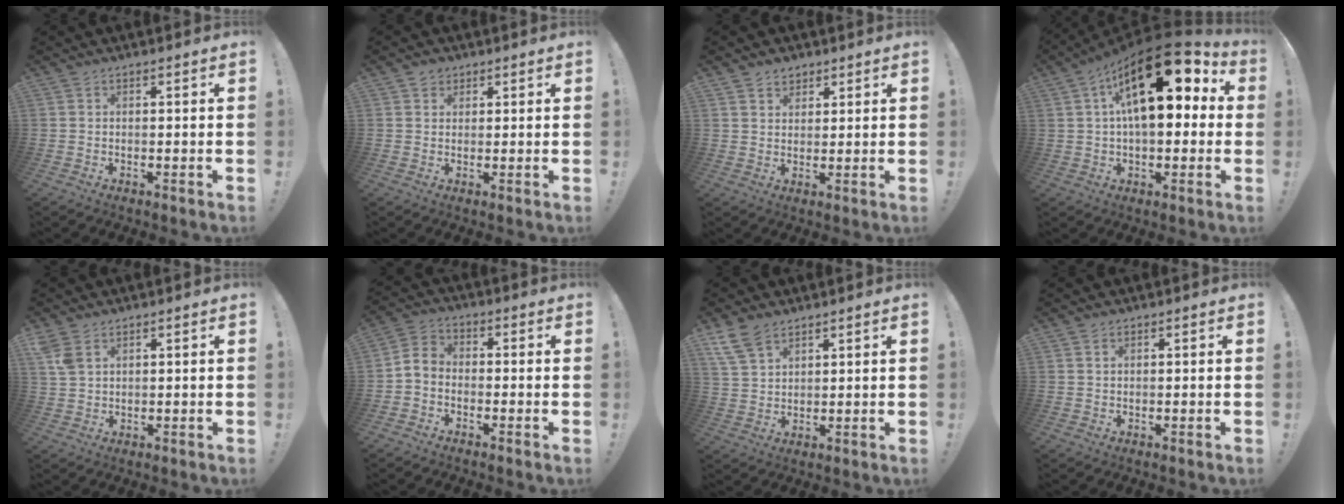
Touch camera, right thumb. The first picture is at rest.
{"total": 2.4, "force": [1.4, 1.9, 0.3], "torque": [-0.002, -0.003, 0.025]}
{"total": 3.9, "force": [2.6, 2.8, 0.7], "torque": [0.001, -0.017, 0.045]}
{"total": 23.0, "force": [7.5, 10.4, 19.1], "torque": [-0.295, -0.033, 0.127]}
{"total": 4.6, "force": [2.6, 2.5, 2.8], "torque": [-0.047, -0.009, 0.050]}
{"total": 4.9, "force": [-2.7, 3.2, 2.5], "torque": [-0.059, 0.019, -0.048]}
{"total": 8.4, "force": [5.8, 4.5, 4.1], "torque": [-0.086, -0.016, 0.118]}
{"total": 0.8, "force": [0.6, 0.1, 0.4], "torque": [-0.003, -0.004, 0.011]}